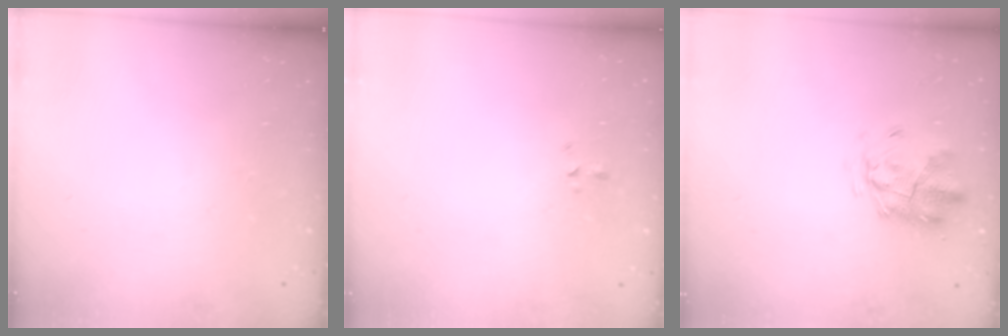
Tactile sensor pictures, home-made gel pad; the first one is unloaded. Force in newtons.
{"total": 0.6, "press": 0.3, "slide": 0.5}
{"total": 2.6, "press": 2.4, "slide": 0.8}